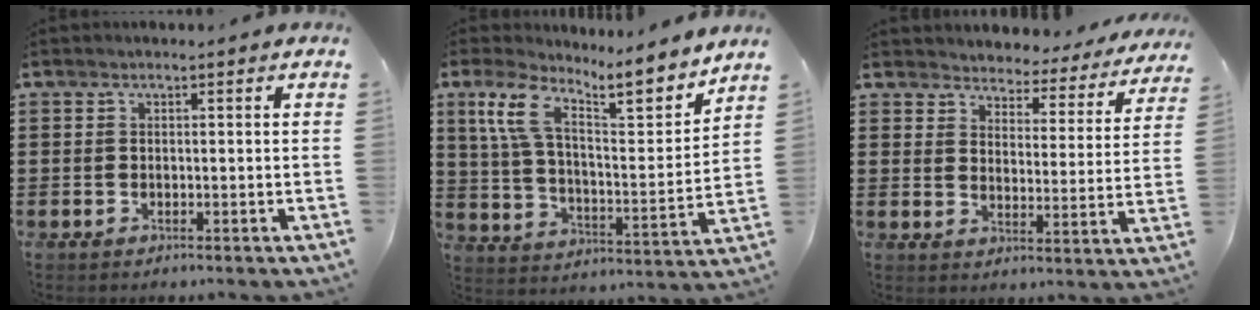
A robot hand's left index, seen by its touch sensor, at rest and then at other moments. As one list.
[{"total": 11.5, "force": [8.9, 2.3, 6.9], "torque": [-0.151, -0.053, 0.149]}, {"total": 3.5, "force": [3.4, 0.6, -0.2], "torque": [-0.021, -0.028, 0.055]}]